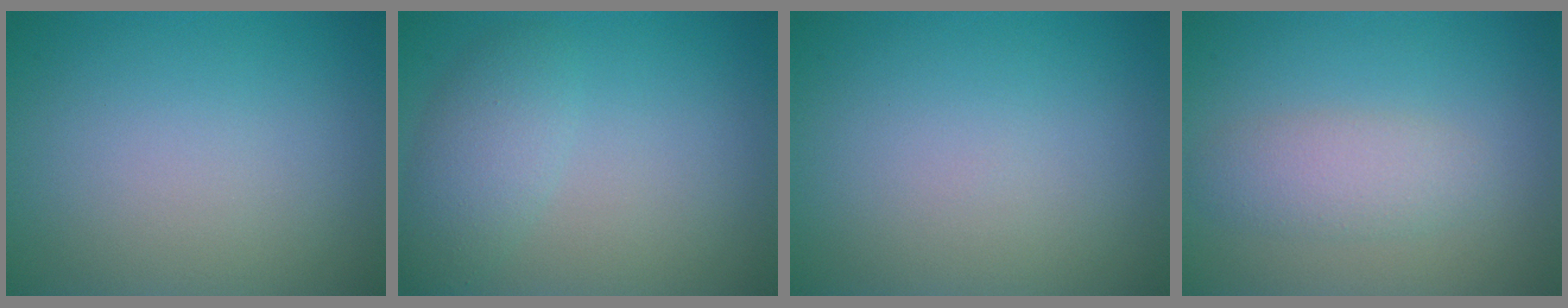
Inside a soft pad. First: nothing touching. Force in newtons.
{"total": 3.0, "press": 3.0, "slide": 0.1}
{"total": 0.5, "press": 0.5, "slide": 0.1}
{"total": 2.6, "press": 2.6, "slide": 0.1}